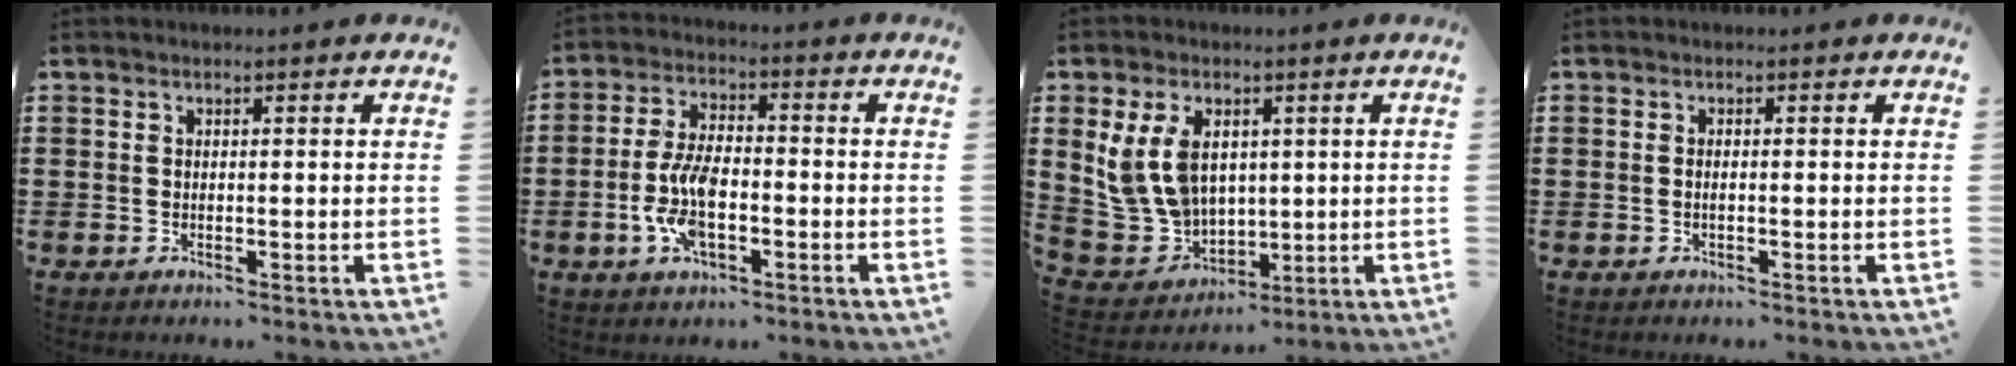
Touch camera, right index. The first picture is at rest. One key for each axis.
{"total": 8.1, "fx": -2.2, "fy": 3.8, "fz": 6.8, "tx": -0.158, "ty": 0.000, "tz": -0.048}
{"total": 11.0, "fx": 2.9, "fy": 7.7, "fz": 7.3, "tx": -0.188, "ty": 0.011, "tz": 0.055}
{"total": 0.6, "fx": -0.2, "fy": 0.1, "fz": 0.6, "tx": -0.012, "ty": -0.004, "tz": -0.002}